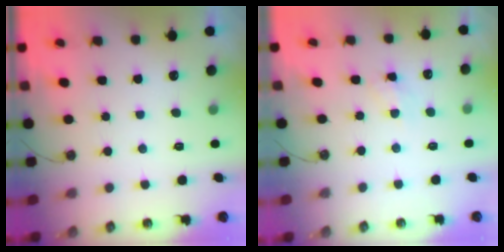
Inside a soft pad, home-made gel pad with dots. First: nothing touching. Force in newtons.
{"total": 5.0, "press": 4.9, "slide": 0.8}